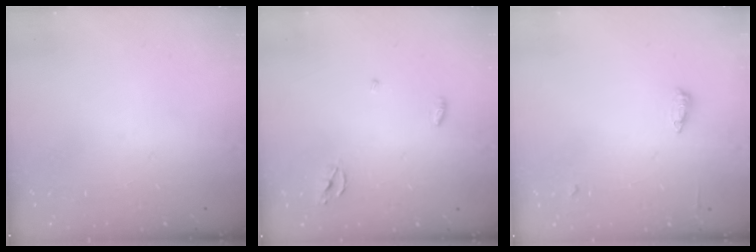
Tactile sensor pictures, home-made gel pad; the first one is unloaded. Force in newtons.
{"total": 3.1, "press": 3.1, "slide": 0.2}
{"total": 5.5, "press": 5.4, "slide": 1.0}